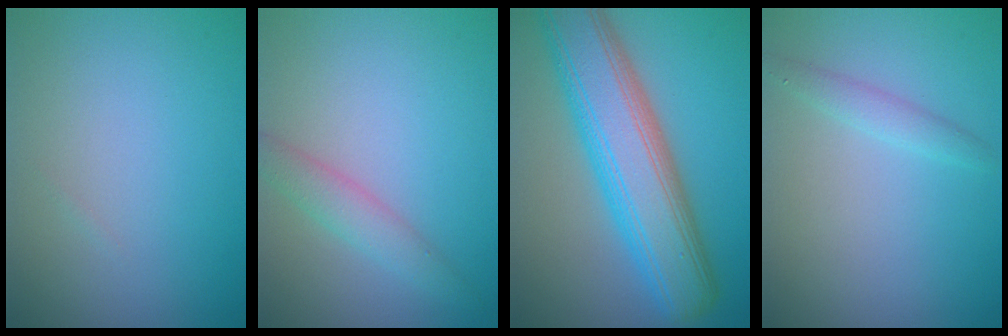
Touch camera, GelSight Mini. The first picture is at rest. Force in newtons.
{"total": 2.3, "press": 2.3, "slide": 0.1}
{"total": 10.2, "press": 10.2, "slide": 0.6}
{"total": 1.4, "press": 1.4, "slide": 0.1}